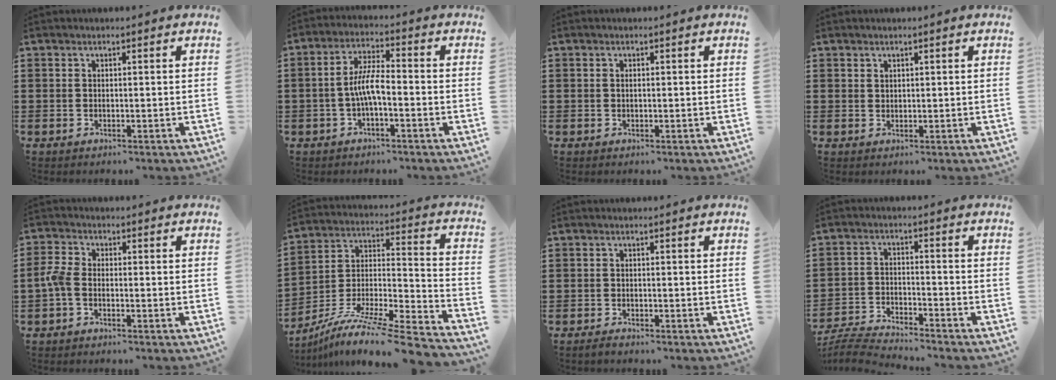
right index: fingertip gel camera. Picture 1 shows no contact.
{"total": 5.8, "force": [-1.2, 1.7, 5.4], "torque": [-0.118, 0.001, -0.029]}
{"total": 0.6, "force": [0.0, 0.3, 0.5], "torque": [-0.012, 0.000, 0.001]}
{"total": 1.1, "force": [0.9, 0.7, 0.2], "torque": [-0.006, 0.002, 0.018]}
{"total": 3.1, "force": [-1.2, 1.6, 2.4], "torque": [-0.073, -0.006, -0.031]}
{"total": 9.7, "force": [-7.7, 0.6, 5.9], "torque": [-0.101, -0.001, -0.151]}
{"total": 0.8, "force": [-0.7, 0.1, 0.2], "torque": [-0.007, -0.003, -0.014]}
{"total": 4.9, "force": [-4.9, -0.1, 0.7], "torque": [-0.033, -0.006, -0.105]}